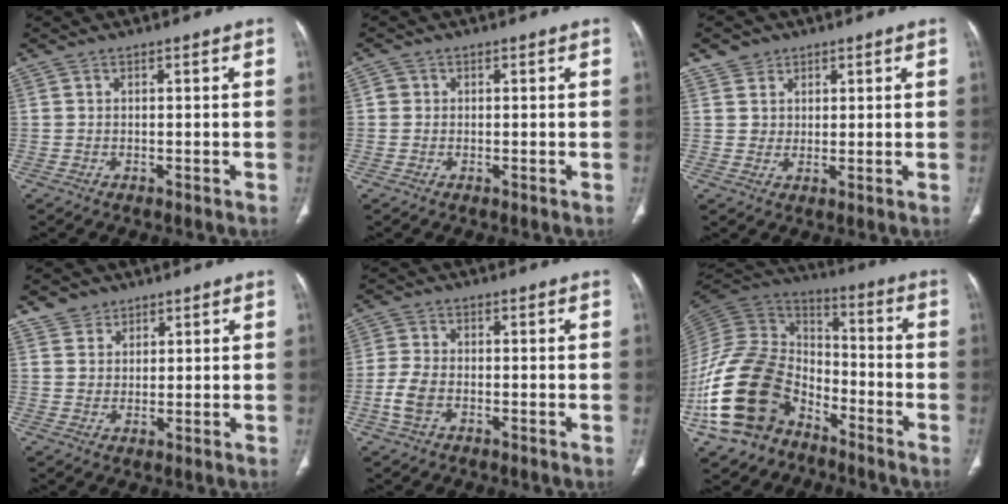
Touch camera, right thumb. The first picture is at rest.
{"total": 1.4, "force": [0.1, 1.4, 0.2], "torque": [0.007, 0.007, 0.001]}
{"total": 4.0, "force": [2.3, 3.2, 0.3], "torque": [0.016, -0.012, 0.040]}
{"total": 4.0, "force": [2.6, 3.0, 0.3], "torque": [0.018, -0.013, 0.044]}
{"total": 5.1, "force": [-1.7, 3.2, 3.5], "torque": [-0.084, 0.011, -0.035]}
{"total": 22.3, "force": [-11.3, 14.6, 12.5], "torque": [-0.238, 0.073, -0.213]}